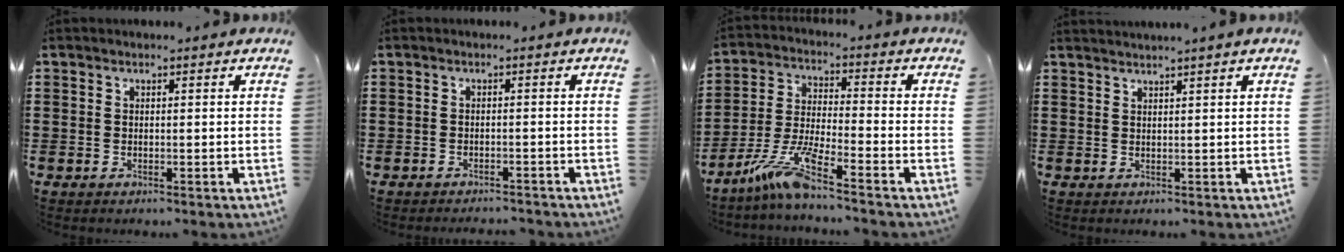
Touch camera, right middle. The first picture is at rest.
{"total": 1.4, "force": [-1.4, 0.0, 0.0], "torque": [-0.005, 0.001, -0.028]}
{"total": 8.5, "force": [-6.2, 0.2, 5.9], "torque": [-0.133, -0.018, -0.125]}
{"total": 1.5, "force": [1.4, -0.6, 0.2], "torque": [-0.003, -0.002, 0.027]}